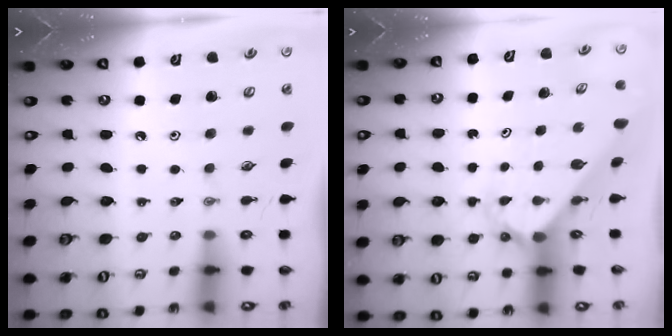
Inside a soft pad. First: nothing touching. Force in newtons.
{"total": 2.3, "press": 2.3, "slide": 0.2}